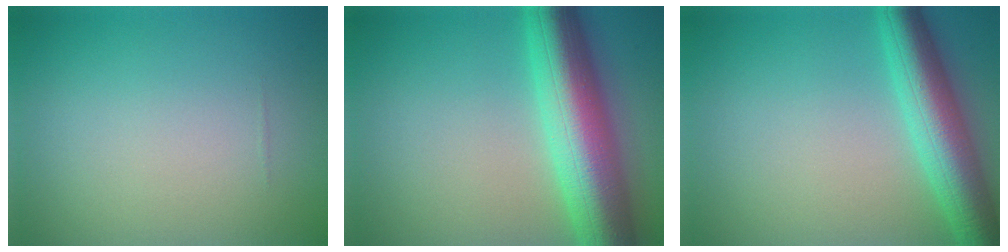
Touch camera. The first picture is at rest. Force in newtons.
{"total": 10.1, "press": 10.1, "slide": 0.3}
{"total": 6.8, "press": 6.8, "slide": 0.2}